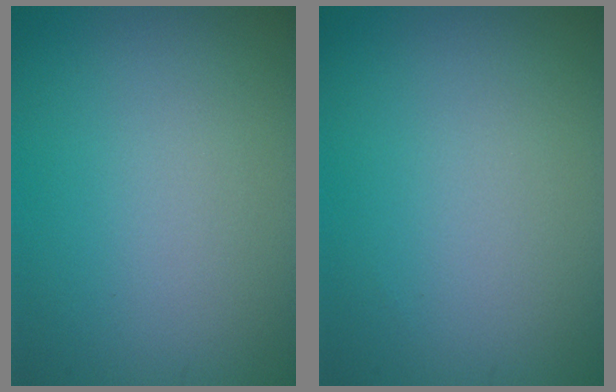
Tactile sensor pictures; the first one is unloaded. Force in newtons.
{"total": 0.0}